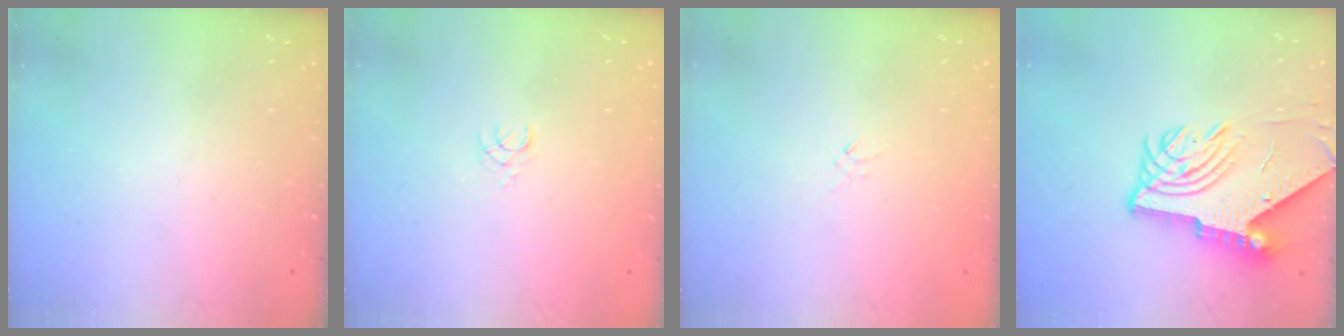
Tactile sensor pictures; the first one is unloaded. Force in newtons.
{"total": 1.5, "press": 1.5, "slide": 0.2}
{"total": 0.0}
{"total": 10.9, "press": 10.8, "slide": 1.2}